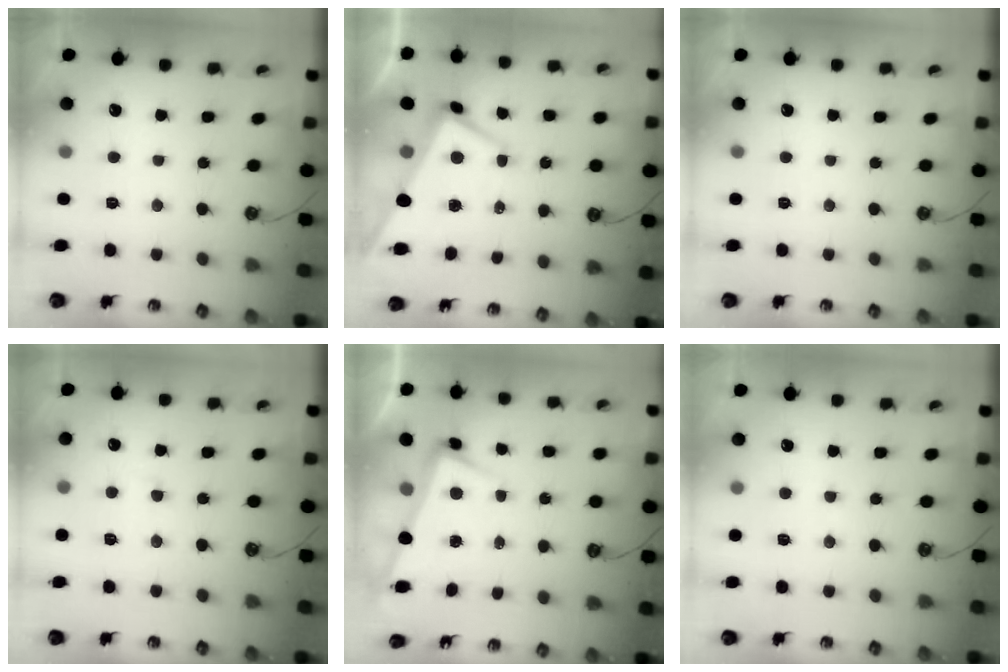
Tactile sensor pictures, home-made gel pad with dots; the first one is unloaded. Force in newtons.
{"total": 1.5, "press": 1.4, "slide": 0.7}
{"total": 0.0}
{"total": 3.7, "press": 3.6, "slide": 0.9}
{"total": 3.0, "press": 2.9, "slide": 1.0}
{"total": 4.3, "press": 4.3, "slide": 0.4}